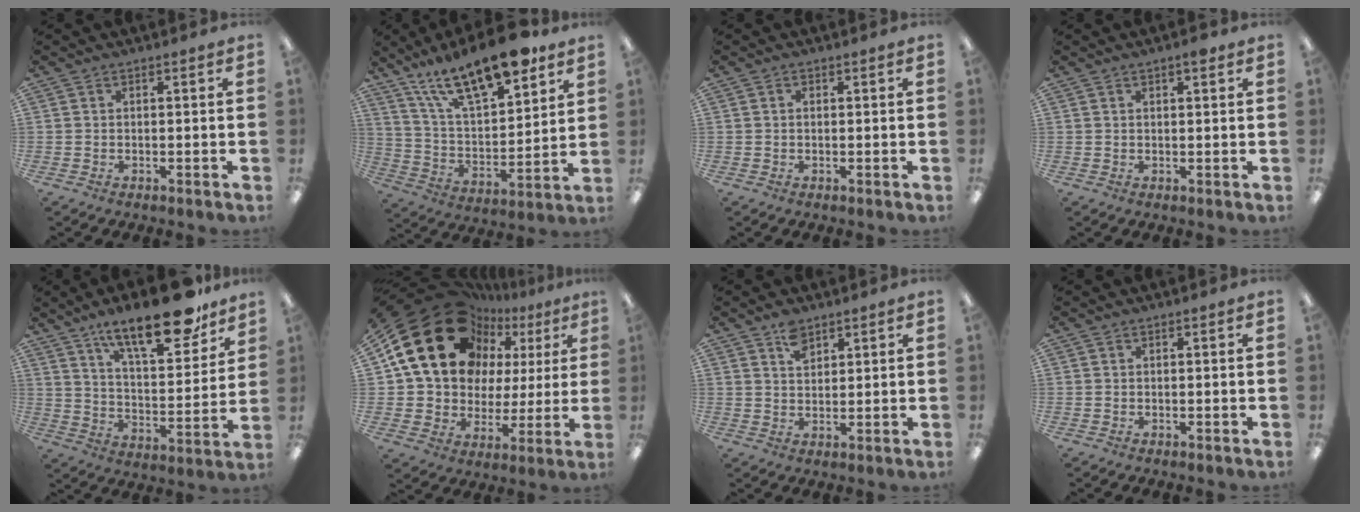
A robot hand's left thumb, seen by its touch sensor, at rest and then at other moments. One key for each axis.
{"total": 20.8, "fx": 15.4, "fy": 7.2, "fz": 12.0, "tx": -0.202, "ty": -0.090, "tz": 0.263}
{"total": 0.5, "fx": 0.1, "fy": 0.3, "fz": 0.4, "tx": -0.009, "ty": 0.003, "tz": 0.001}
{"total": 2.0, "fx": 1.3, "fy": 0.6, "fz": 1.4, "tx": -0.022, "ty": 0.001, "tz": 0.019}
{"total": 20.8, "fx": 15.2, "fy": 6.6, "fz": 12.5, "tx": -0.187, "ty": -0.093, "tz": 0.251}
{"total": 24.2, "fx": 11.6, "fy": 16.9, "fz": 12.8, "tx": -0.234, "ty": -0.063, "tz": 0.223}
{"total": 4.7, "fx": 3.3, "fy": 2.7, "fz": 2.1, "tx": -0.025, "ty": -0.013, "tz": 0.058}
{"total": 0.0}